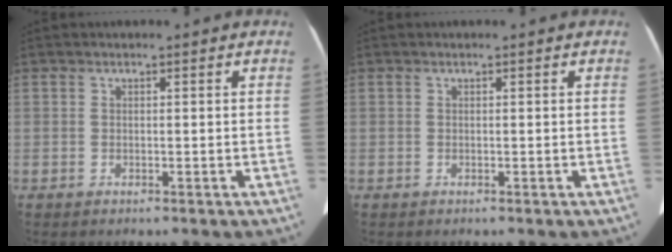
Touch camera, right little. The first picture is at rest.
{"total": 0.0}